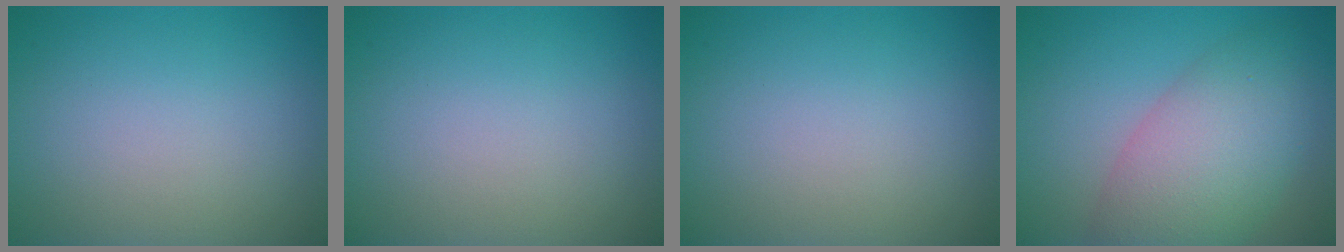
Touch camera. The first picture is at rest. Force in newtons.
{"total": 0.0}
{"total": 0.0}
{"total": 7.7, "press": 7.7, "slide": 0.4}